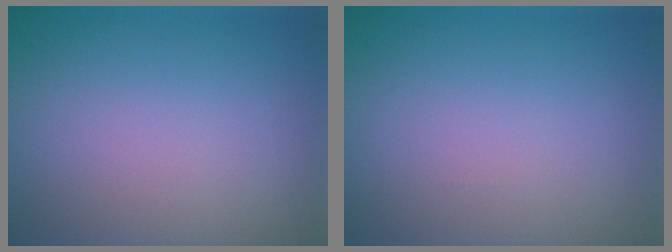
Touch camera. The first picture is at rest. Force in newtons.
{"total": 0.0}